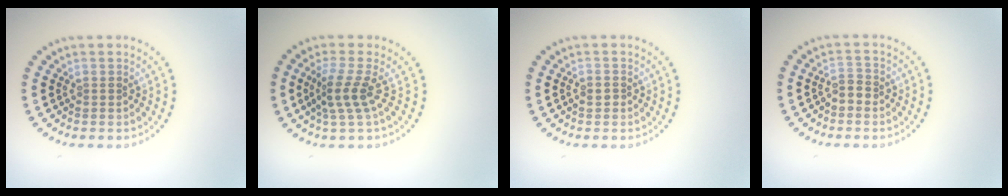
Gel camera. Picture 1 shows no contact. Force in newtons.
{"total": 2.6, "press": 1.8, "slide": 1.9}
{"total": 0.5, "press": 0.5, "slide": 0.1}
{"total": 1.3, "press": 1.2, "slide": 0.5}